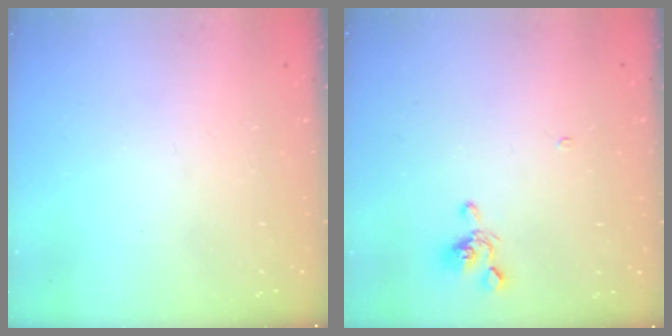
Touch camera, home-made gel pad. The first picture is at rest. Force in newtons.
{"total": 0.7, "press": 0.3, "slide": 0.6}